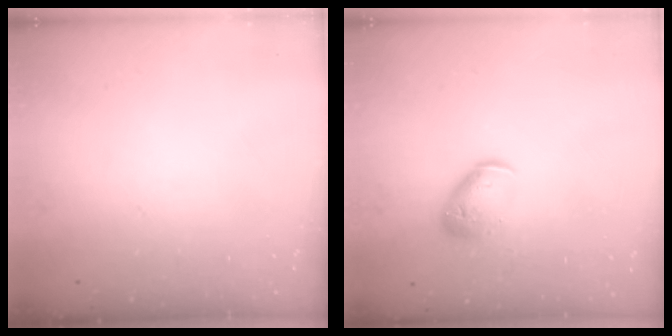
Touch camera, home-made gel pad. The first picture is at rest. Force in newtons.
{"total": 10.0, "press": 9.9, "slide": 1.5}